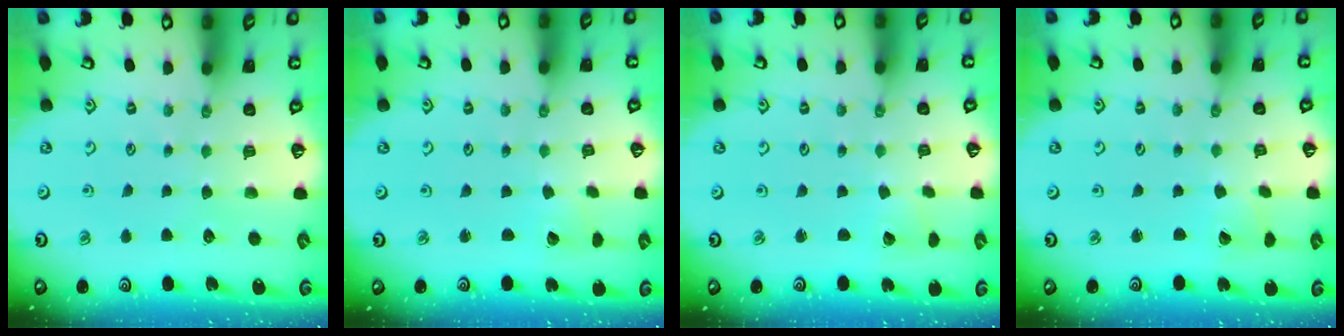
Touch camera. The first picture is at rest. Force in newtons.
{"total": 1.3, "press": 1.3, "slide": 0.0}
{"total": 2.2, "press": 2.2, "slide": 0.1}
{"total": 1.9, "press": 1.8, "slide": 0.3}